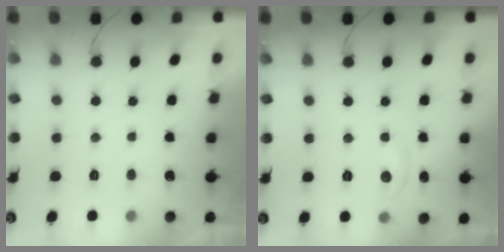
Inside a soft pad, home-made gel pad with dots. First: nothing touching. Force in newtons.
{"total": 3.1, "press": 3.1, "slide": 0.2}